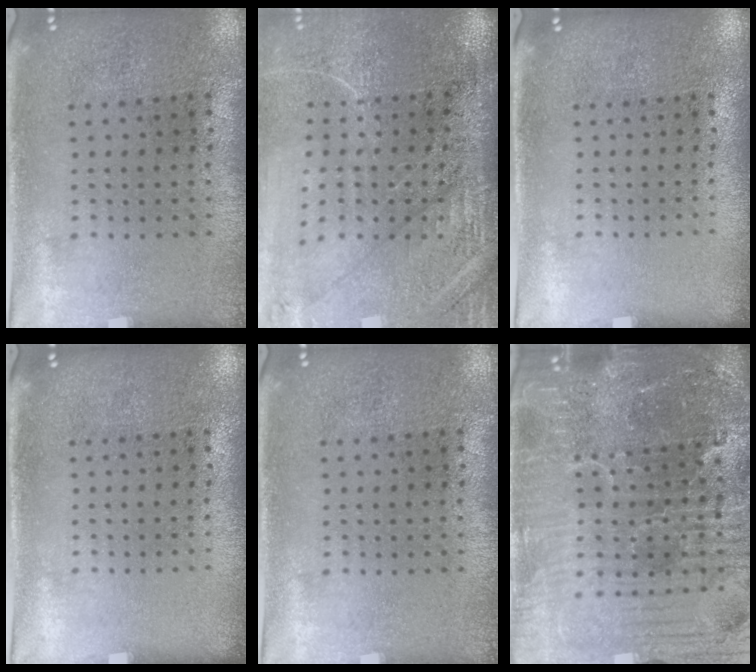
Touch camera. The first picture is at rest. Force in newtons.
{"total": 4.2, "press": 3.6, "slide": 2.1}
{"total": 0.0}
{"total": 0.0}
{"total": 0.0}
{"total": 7.1, "press": 6.4, "slide": 3.2}